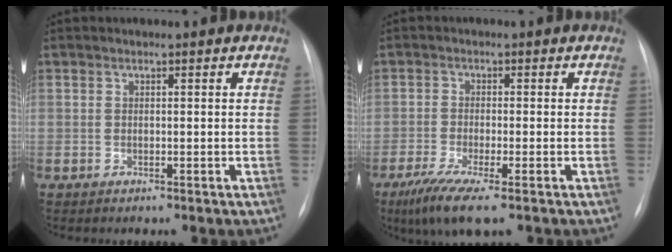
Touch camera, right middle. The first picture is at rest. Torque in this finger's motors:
{"motor_torque": [1.25, -0.89, 0.15, 0.09]}